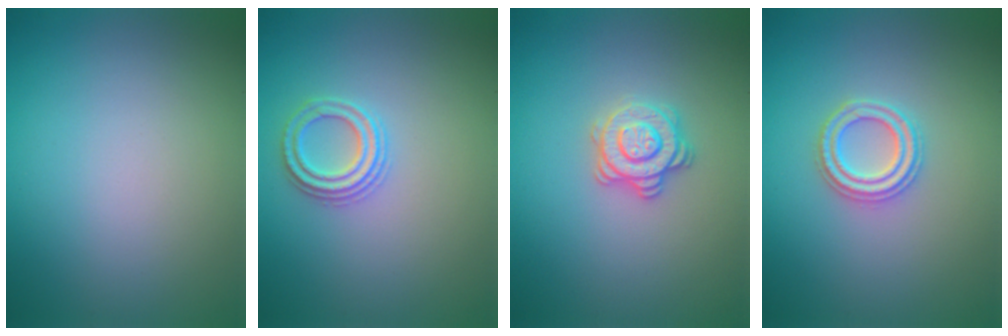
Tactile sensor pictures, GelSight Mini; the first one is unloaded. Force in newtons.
{"total": 2.3, "press": 2.2, "slide": 0.5}
{"total": 2.8, "press": 2.6, "slide": 1.0}
{"total": 2.4, "press": 2.4, "slide": 0.4}